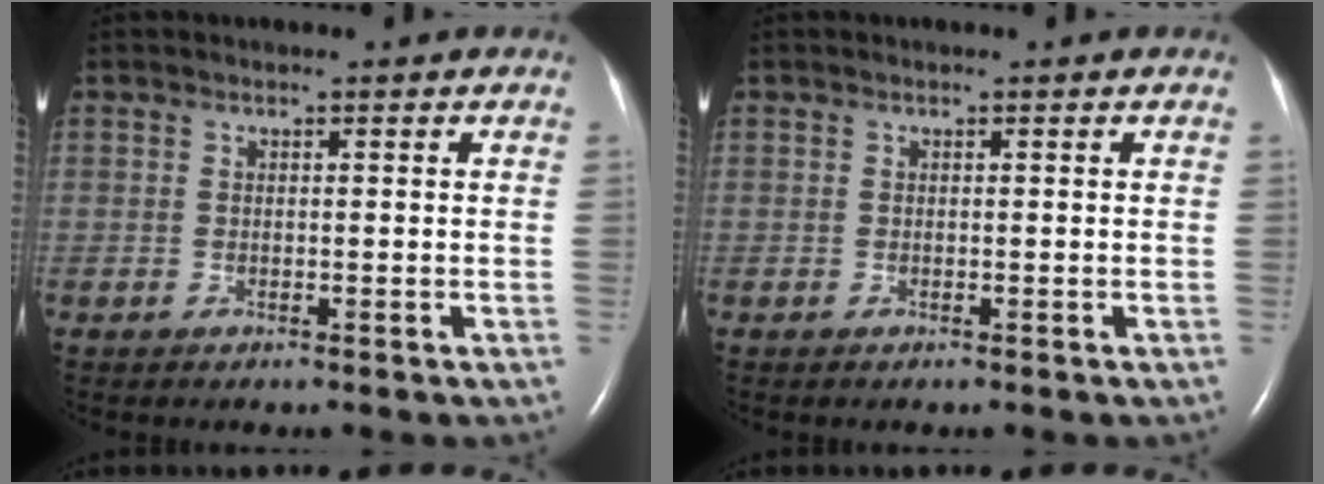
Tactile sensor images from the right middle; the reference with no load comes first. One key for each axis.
{"total": 0.0}